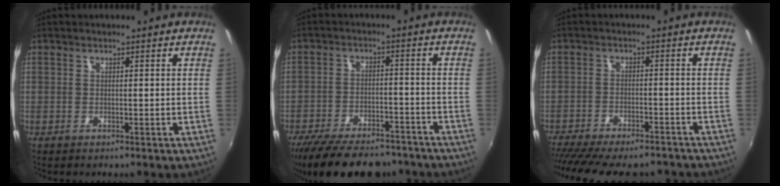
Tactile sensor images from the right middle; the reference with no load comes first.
{"total": 19.6, "force": [-15.9, 7.1, 9.0], "torque": [-0.187, -0.015, -0.230]}
{"total": 18.3, "force": [-15.4, 5.1, 8.4], "torque": [-0.177, -0.032, -0.220]}